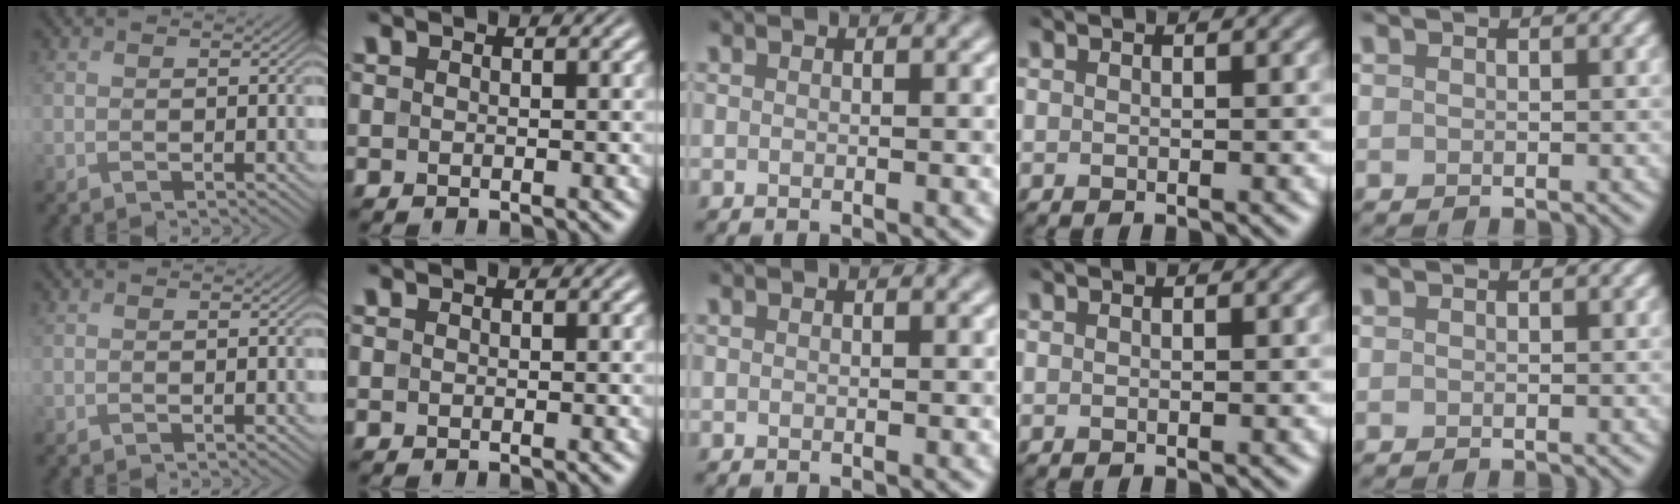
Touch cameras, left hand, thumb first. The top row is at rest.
{}